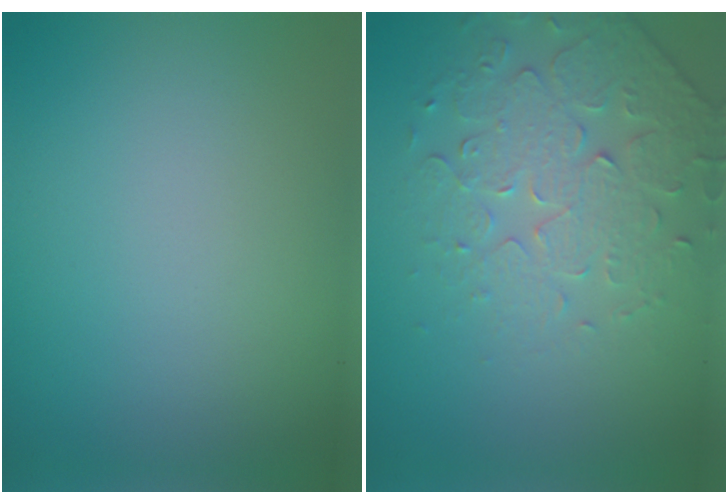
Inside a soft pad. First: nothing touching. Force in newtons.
{"total": 4.6, "press": 3.8, "slide": 2.5}